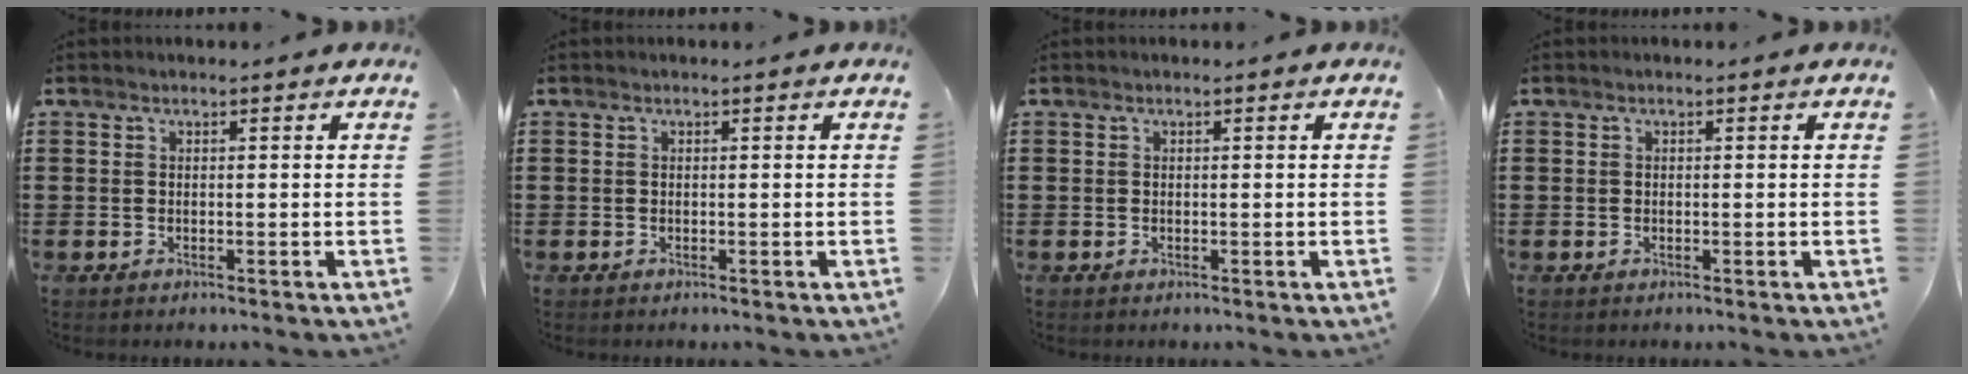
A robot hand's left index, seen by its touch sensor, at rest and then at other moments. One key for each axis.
{"total": 0.0}
{"total": 0.0}
{"total": 0.0}